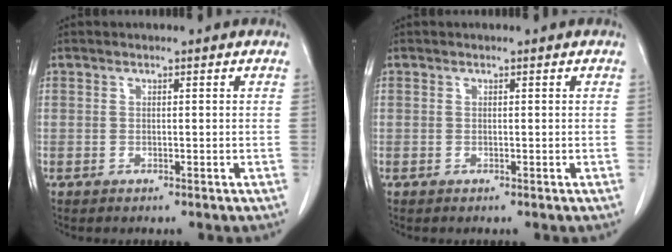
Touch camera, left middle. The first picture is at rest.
{"total": 0.0}